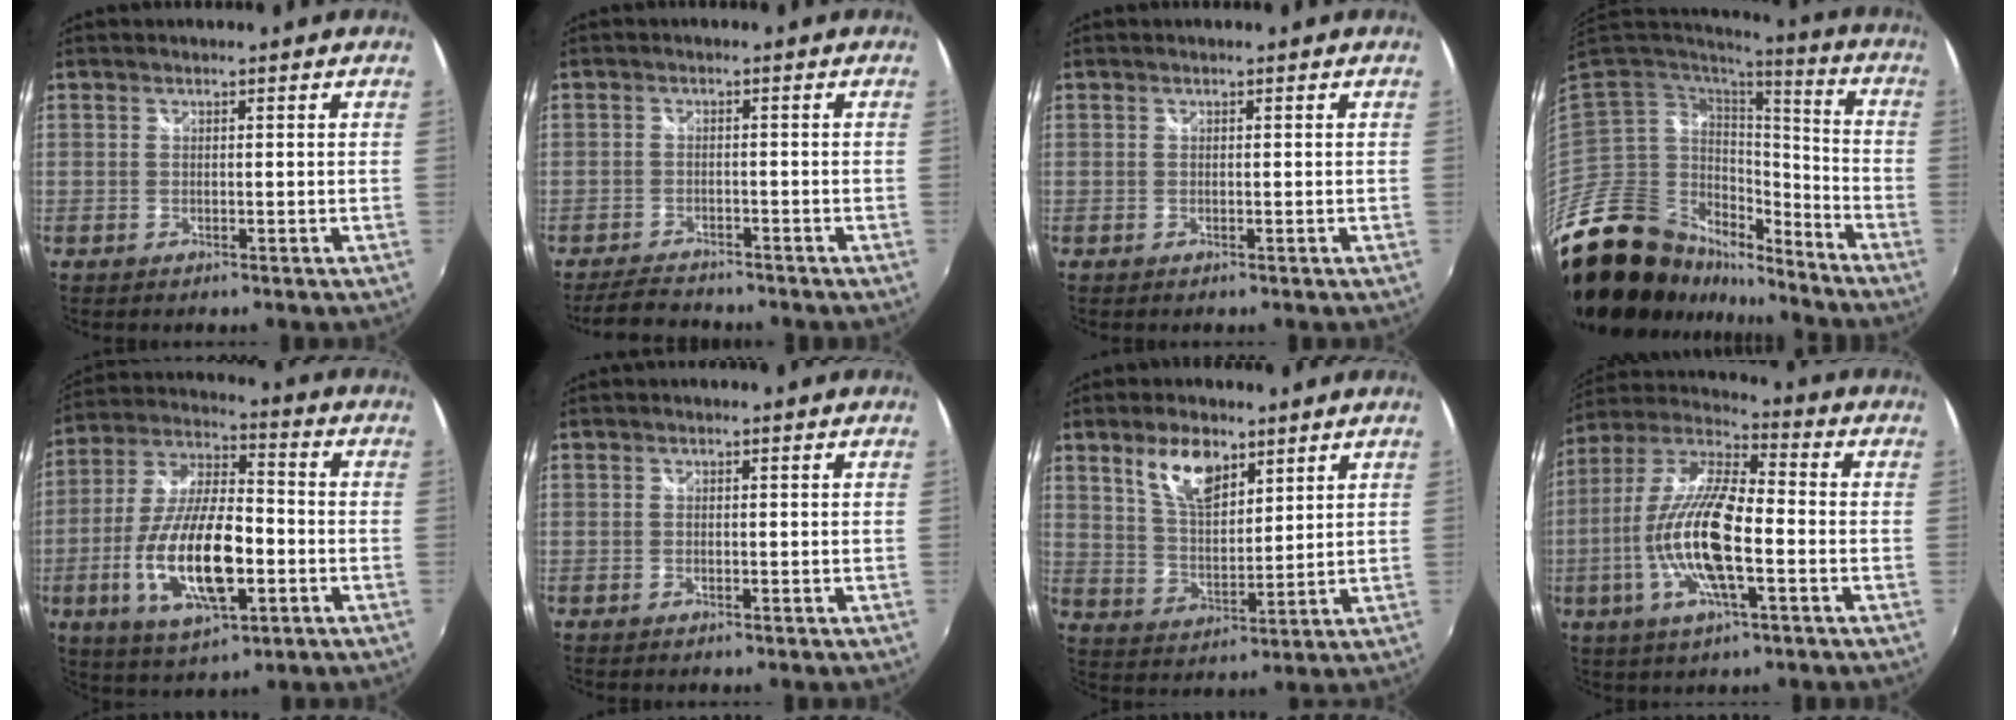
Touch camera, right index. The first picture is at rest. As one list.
[{"total": 5.0, "force": [-4.4, 2.0, 0.9], "torque": [-0.041, 0.003, -0.075]}, {"total": 0.0}, {"total": 23.0, "force": [-17.2, 10.5, 11.2], "torque": [-0.214, -0.006, -0.283]}, {"total": 18.6, "force": [-5.2, 6.8, 16.6], "torque": [-0.337, -0.012, -0.091]}, {"total": 0.0}, {"total": 9.4, "force": [5.6, 4.3, 6.2], "torque": [-0.113, 0.009, 0.111]}, {"total": 16.9, "force": [-4.0, 4.7, 15.7], "torque": [-0.312, -0.004, -0.082]}]